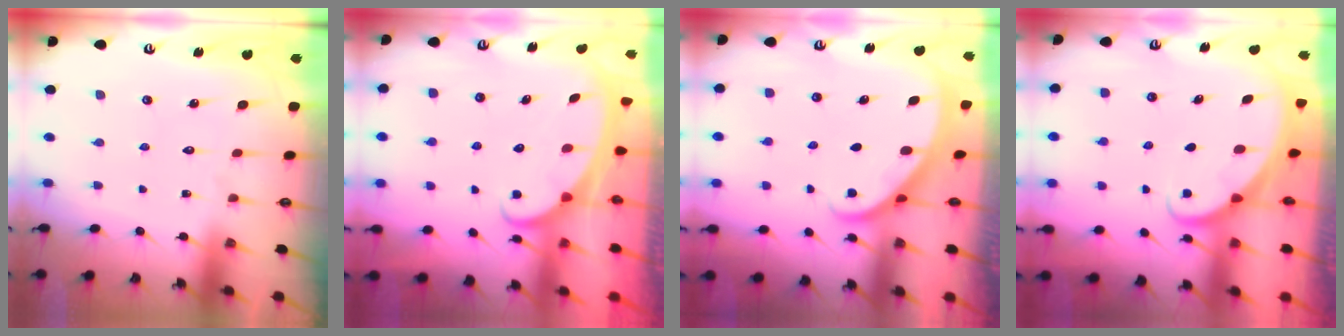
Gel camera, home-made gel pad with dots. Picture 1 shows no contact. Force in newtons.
{"total": 2.2, "press": 2.2, "slide": 0.4}
{"total": 2.2, "press": 2.2, "slide": 0.1}
{"total": 1.6, "press": 1.6, "slide": 0.0}